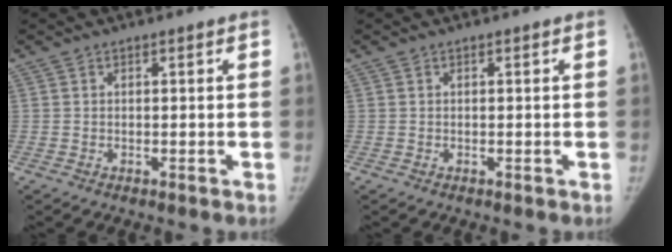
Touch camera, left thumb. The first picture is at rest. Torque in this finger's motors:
{"motor_torque": [0.24, 0.23, 0.08, 0.03, 0.00]}